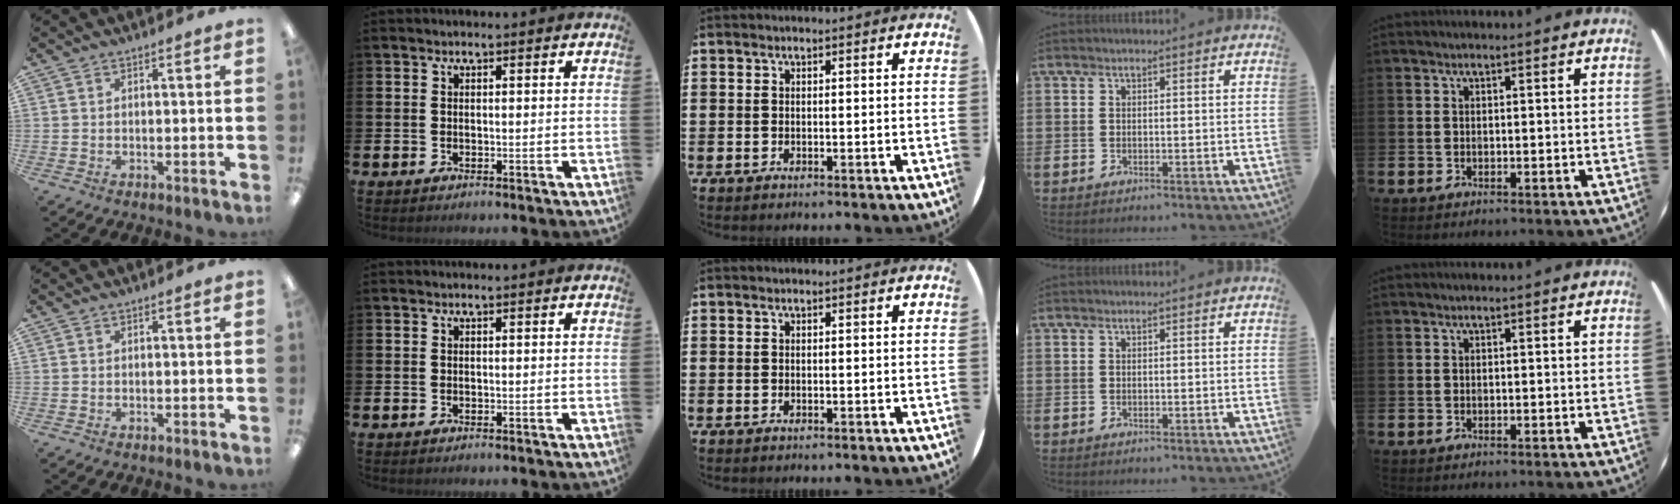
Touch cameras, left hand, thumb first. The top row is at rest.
{}